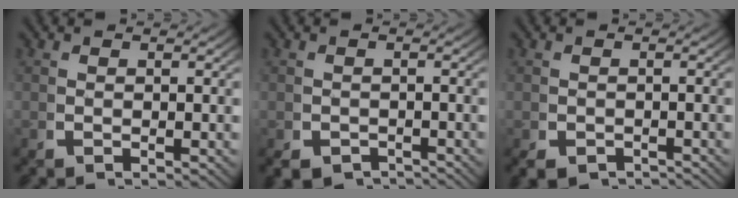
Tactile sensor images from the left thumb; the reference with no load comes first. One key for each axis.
{"total": 2.8, "fx": -2.6, "fy": 1.1, "fz": 0.4, "tx": -0.002, "ty": -0.011, "tz": -0.042}
{"total": 2.2, "fx": -2.0, "fy": 0.8, "fz": 0.4, "tx": -0.003, "ty": -0.007, "tz": -0.033}